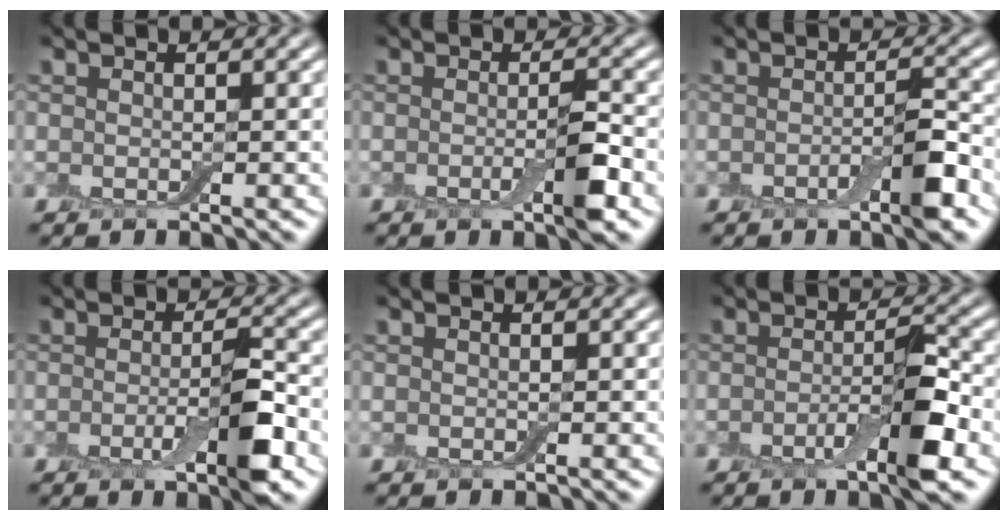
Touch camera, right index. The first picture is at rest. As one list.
[{"total": 2.9, "force": [-0.8, 0.5, 2.8], "torque": [-0.044, -0.003, -0.015]}, {"total": 3.3, "force": [-1.4, 0.8, 2.9], "torque": [-0.045, 0.001, -0.025]}, {"total": 4.4, "force": [-1.3, 1.0, 4.1], "torque": [-0.069, -0.005, -0.023]}, {"total": 0.0}, {"total": 4.6, "force": [-1.6, 0.9, 4.2], "torque": [-0.070, 0.001, -0.033]}]